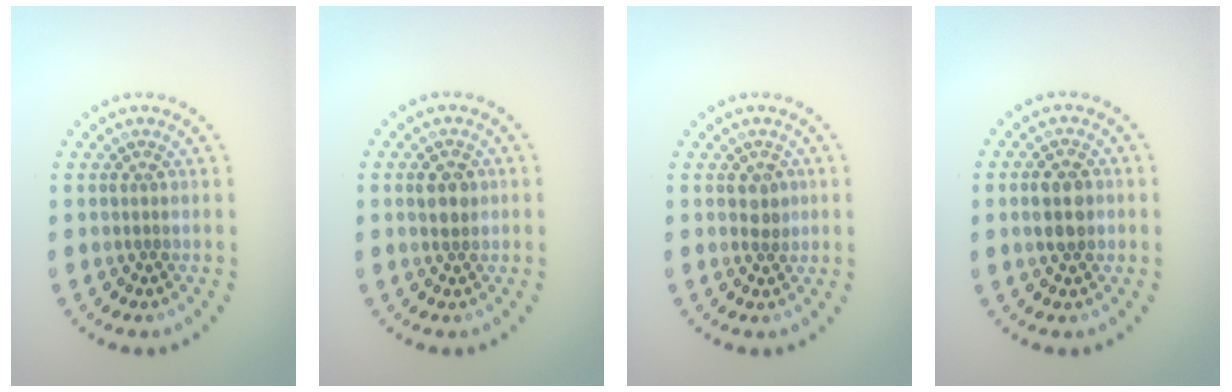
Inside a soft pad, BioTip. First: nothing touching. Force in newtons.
{"total": 1.9, "press": 1.8, "slide": 0.5}
{"total": 1.4, "press": 1.3, "slide": 0.5}
{"total": 3.1, "press": 3.1, "slide": 0.2}